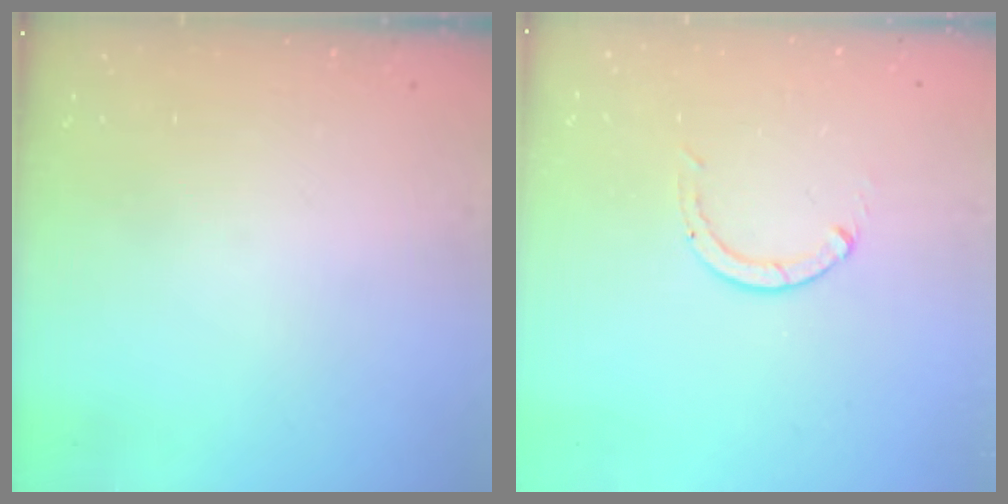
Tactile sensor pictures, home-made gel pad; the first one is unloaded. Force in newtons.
{"total": 0.0}